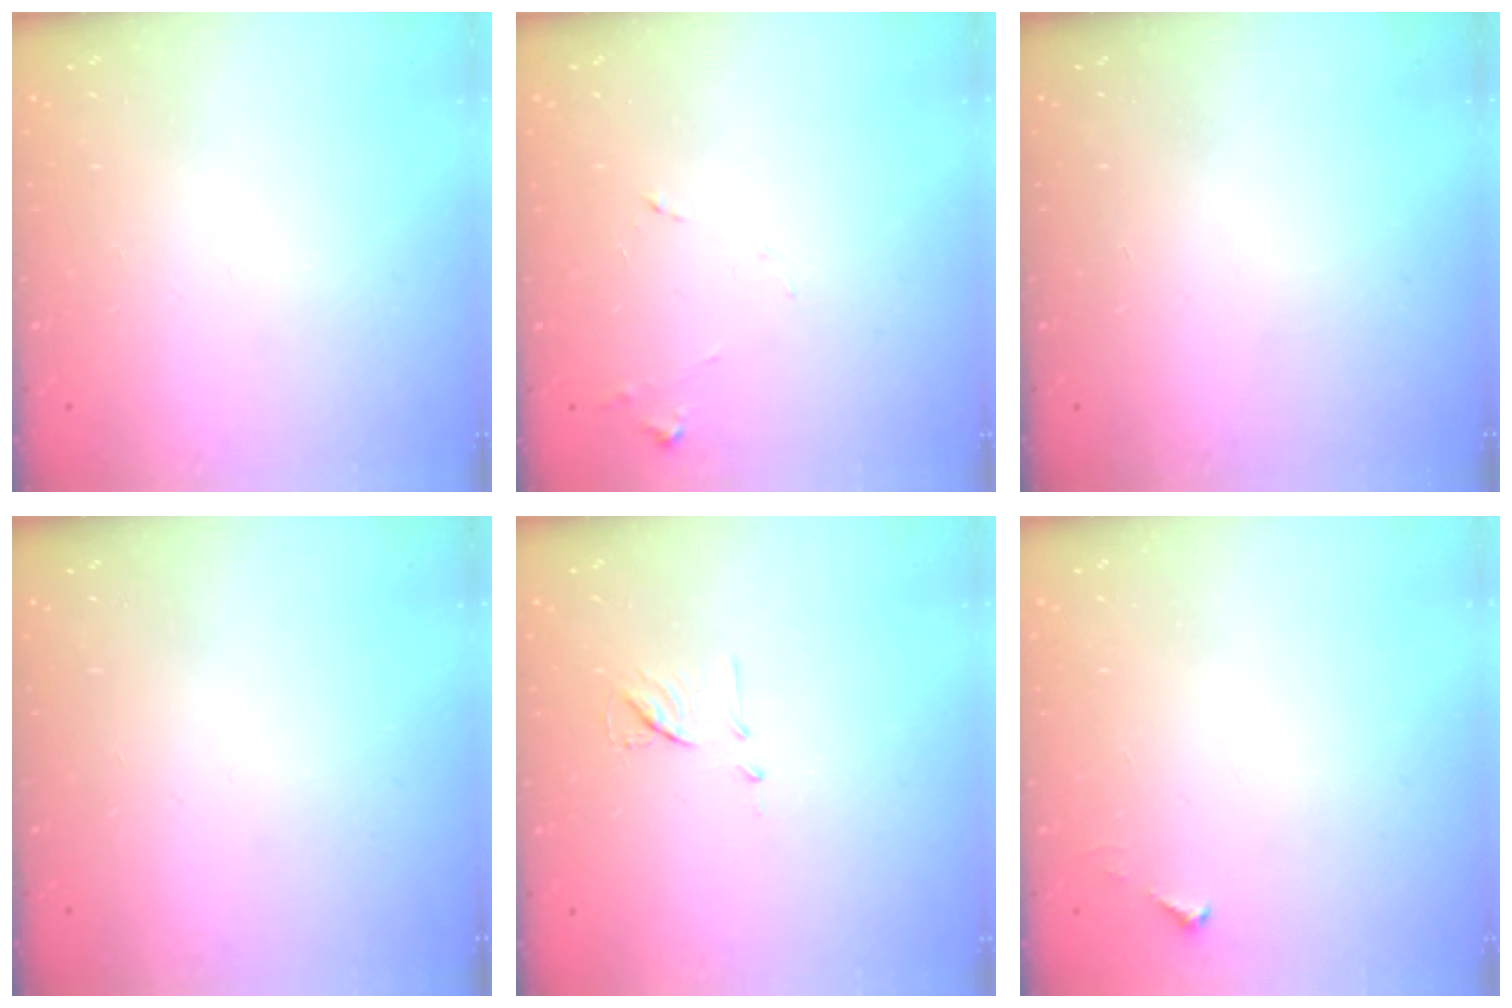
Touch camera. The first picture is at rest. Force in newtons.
{"total": 7.6, "press": 7.6, "slide": 0.6}
{"total": 0.0}
{"total": 0.0}
{"total": 6.8, "press": 6.7, "slide": 0.6}
{"total": 3.4, "press": 3.4, "slide": 0.4}